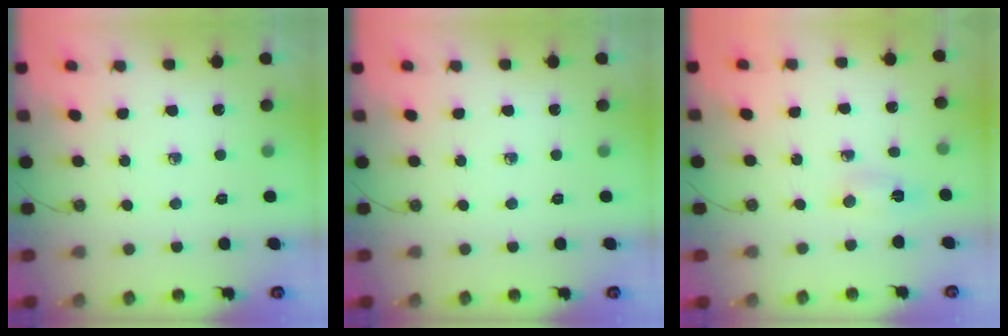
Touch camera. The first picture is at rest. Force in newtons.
{"total": 0.0}
{"total": 2.6, "press": 1.3, "slide": 2.2}